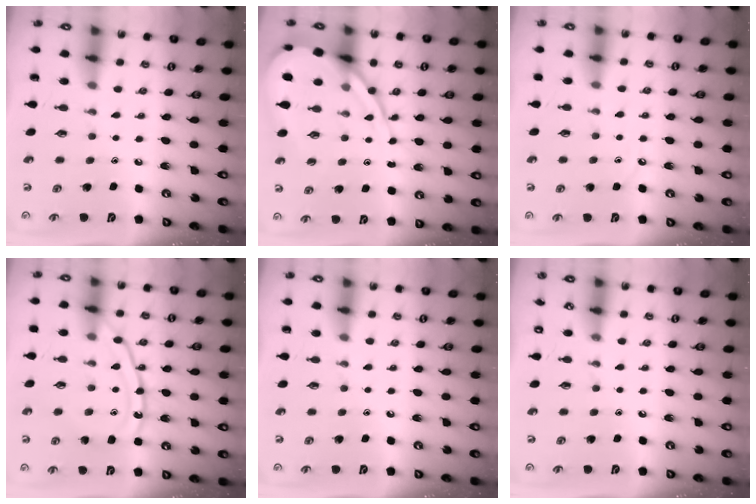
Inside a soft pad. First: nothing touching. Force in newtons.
{"total": 12.1, "press": 12.1, "slide": 0.9}
{"total": 4.6, "press": 4.5, "slide": 0.6}
{"total": 13.7, "press": 13.6, "slide": 1.1}
{"total": 0.0}
{"total": 0.0}